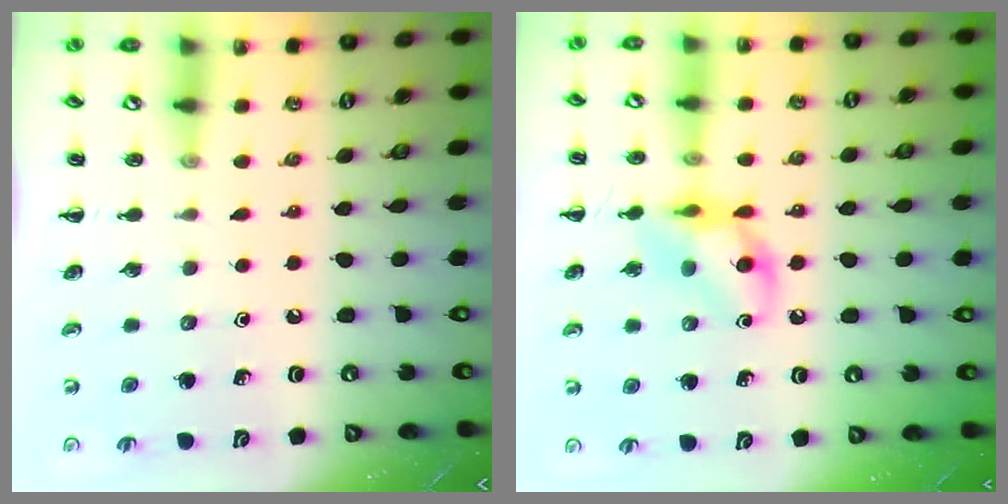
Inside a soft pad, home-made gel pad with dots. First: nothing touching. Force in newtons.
{"total": 12.3, "press": 12.2, "slide": 1.3}